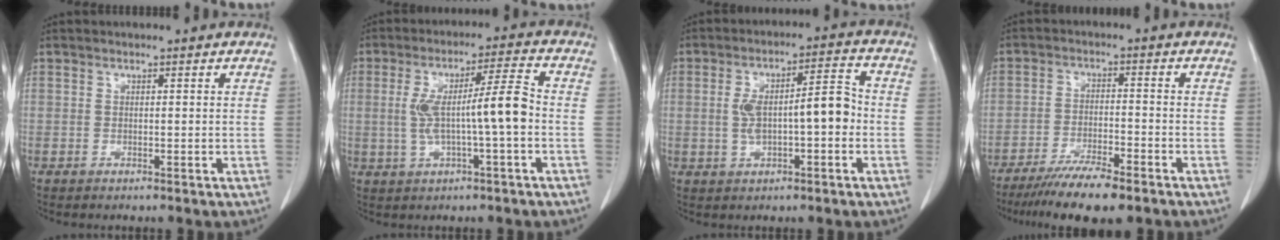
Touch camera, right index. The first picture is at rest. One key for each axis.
{"total": 9.5, "fx": -0.7, "fy": 0.5, "fz": 9.4, "tx": -0.172, "ty": 0.021, "tz": -0.013}
{"total": 9.1, "fx": -0.8, "fy": 2.6, "fz": 8.7, "tx": -0.157, "ty": 0.030, "tz": -0.009}
{"total": 9.2, "fx": -7.1, "fy": 1.1, "fz": 5.8, "tx": -0.095, "ty": -0.020, "tz": -0.118}